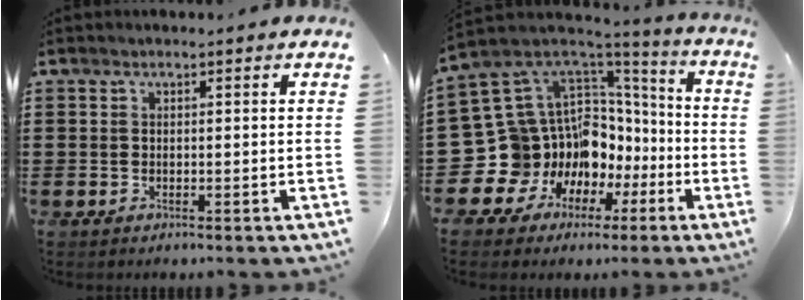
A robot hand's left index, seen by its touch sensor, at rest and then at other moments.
{"total": 15.5, "force": [-3.5, 14.1, 5.6], "torque": [-0.154, -0.055, -0.015]}